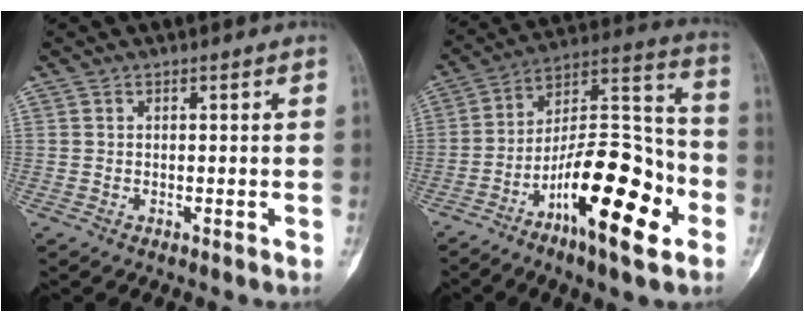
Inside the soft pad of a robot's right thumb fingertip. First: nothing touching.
{"total": 21.9, "force": [-9.4, 7.2, 18.4], "torque": [-0.286, 0.064, -0.154]}